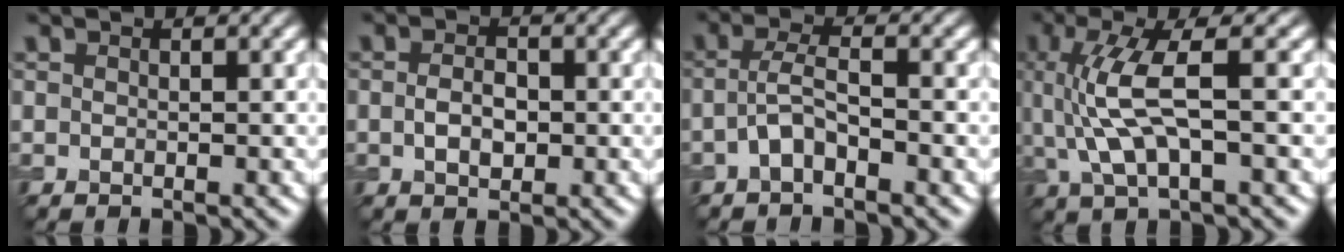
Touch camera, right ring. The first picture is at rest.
{"total": 2.4, "force": [-0.2, 1.5, 1.8], "torque": [-0.037, 0.000, -0.004]}
{"total": 2.6, "force": [-1.1, 0.8, 2.2], "torque": [-0.047, 0.008, -0.028]}
{"total": 6.8, "force": [0.7, 2.2, 6.4], "torque": [-0.151, 0.000, 0.016]}